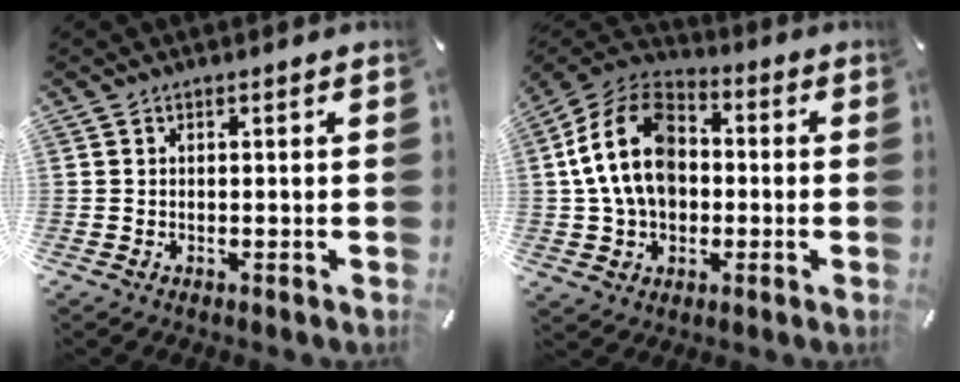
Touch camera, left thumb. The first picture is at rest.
{"total": 16.3, "force": [0.3, 12.6, 10.2], "torque": [-0.229, 0.021, 0.007]}